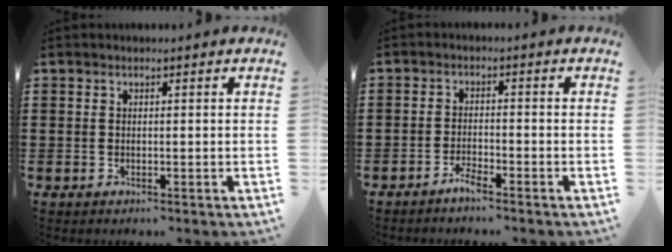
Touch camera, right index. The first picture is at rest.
{"total": 2.1, "force": [-1.9, 0.1, 0.9], "torque": [-0.018, 0.002, -0.036]}